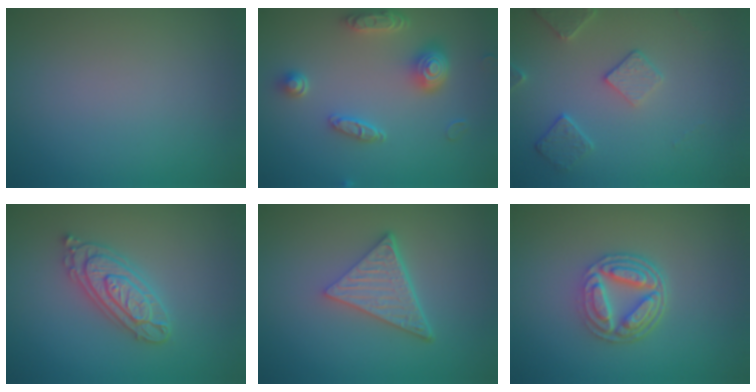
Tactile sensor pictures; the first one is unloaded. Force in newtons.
{"total": 4.9, "press": 4.0, "slide": 2.8}
{"total": 2.9, "press": 2.8, "slide": 0.9}
{"total": 4.3, "press": 4.2, "slide": 0.7}
{"total": 4.9, "press": 3.4, "slide": 3.5}
{"total": 5.1, "press": 3.7, "slide": 3.4}